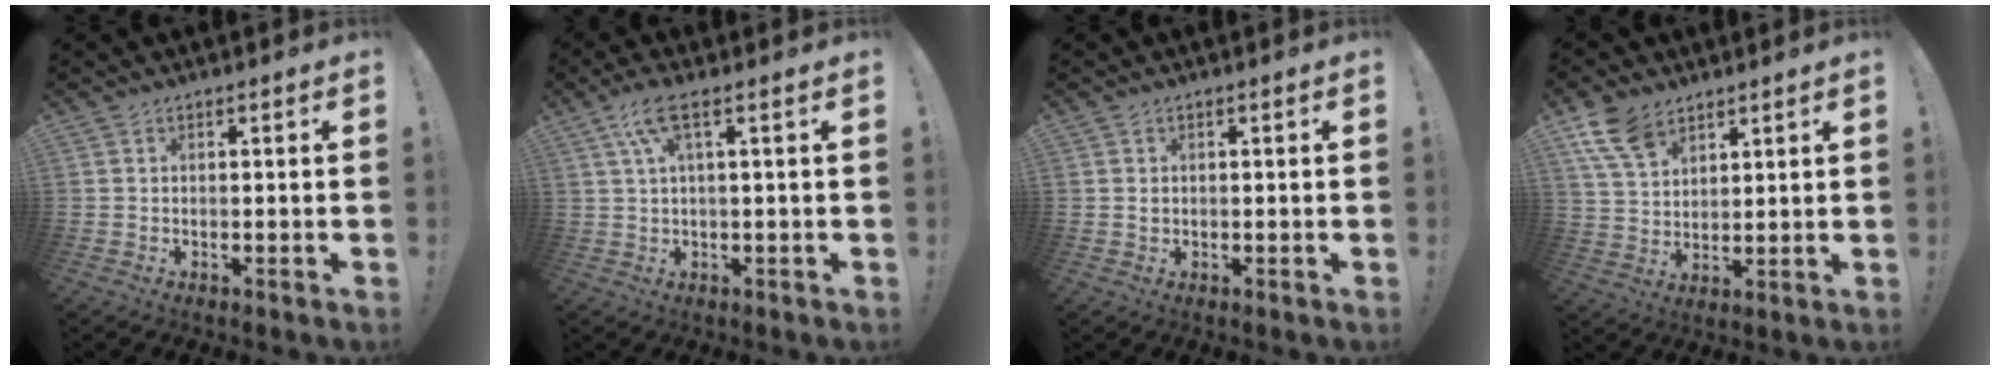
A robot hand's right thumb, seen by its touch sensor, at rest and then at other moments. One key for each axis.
{"total": 6.3, "fx": 2.2, "fy": 1.2, "fz": 5.8, "tx": -0.112, "ty": -0.002, "tz": 0.040}
{"total": 0.7, "fx": 0.1, "fy": 0.7, "fz": 0.1, "tx": -0.001, "ty": 0.003, "tz": 0.001}
{"total": 10.2, "fx": 6.3, "fy": 6.1, "fz": 5.2, "tx": -0.104, "ty": -0.019, "tz": 0.125}